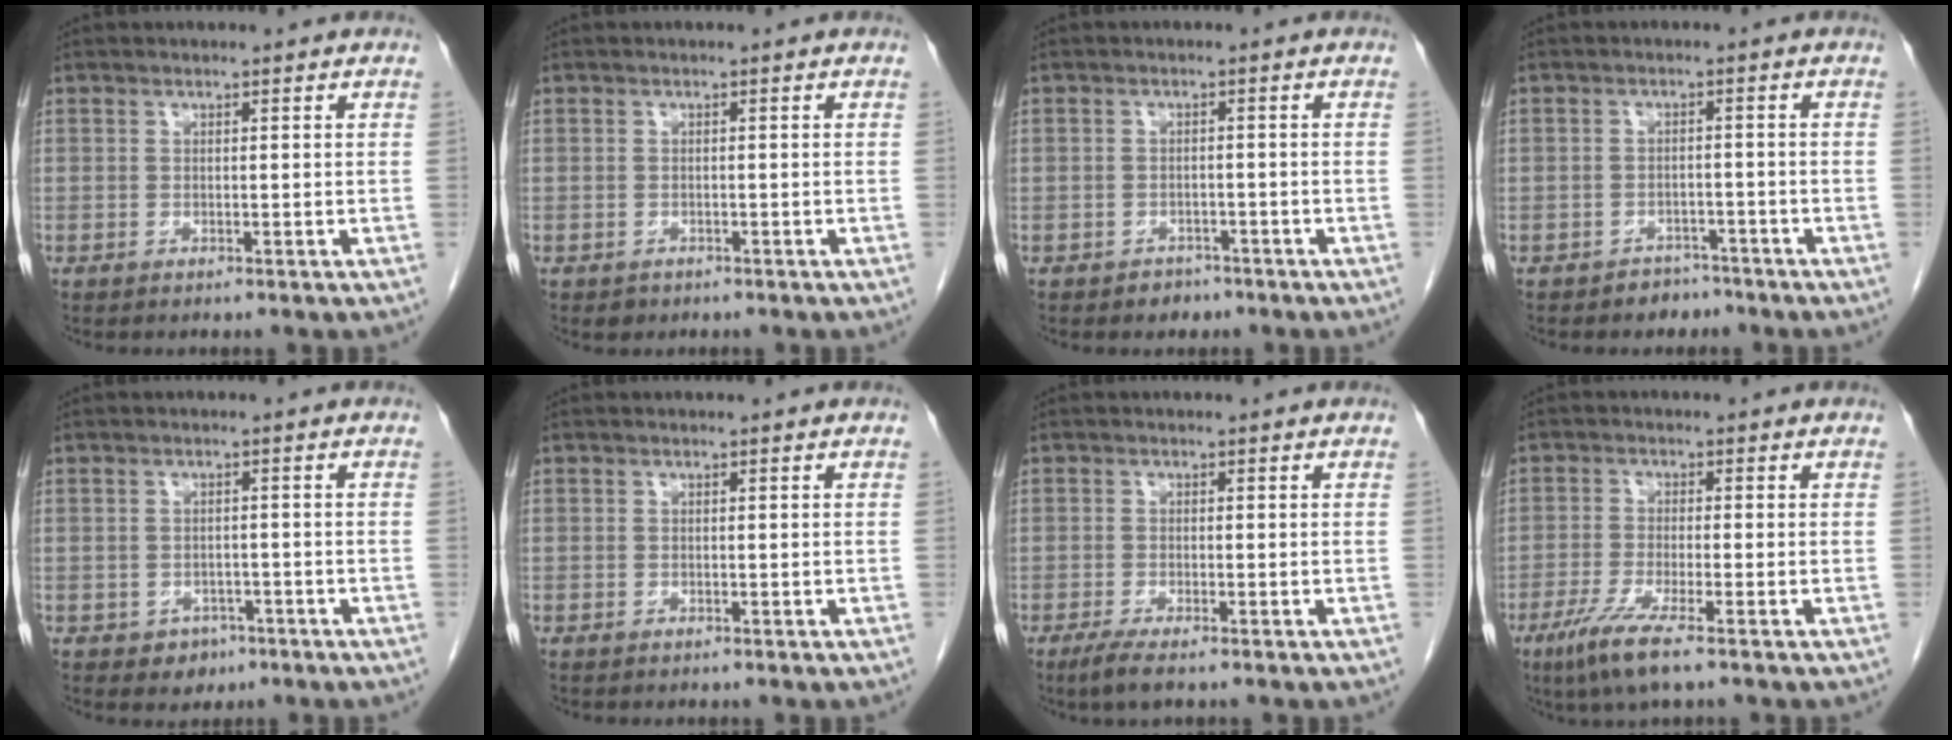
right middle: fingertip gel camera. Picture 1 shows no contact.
{"total": 1.0, "force": [-0.7, 0.8, 0.1], "torque": [-0.006, 0.001, -0.007]}
{"total": 2.3, "force": [-1.5, 1.7, 0.1], "torque": [-0.006, 0.008, -0.021]}
{"total": 2.9, "force": [-2.2, 1.9, -0.1], "torque": [-0.001, 0.010, -0.031]}
{"total": 2.9, "force": [-1.6, 2.3, 0.8], "torque": [-0.006, 0.008, -0.014]}
{"total": 0.0}
{"total": 3.0, "force": [-2.1, 0.3, 2.1], "torque": [-0.045, -0.009, -0.040]}
{"total": 6.3, "force": [-3.9, 0.2, 4.9], "torque": [-0.100, -0.019, -0.075]}